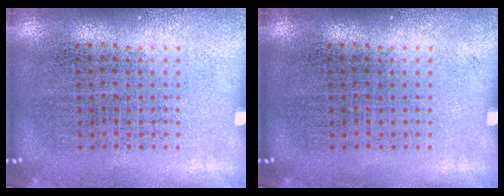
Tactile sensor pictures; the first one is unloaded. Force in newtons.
{"total": 0.0}